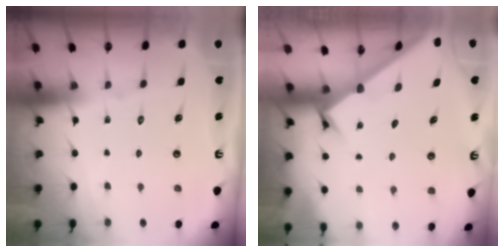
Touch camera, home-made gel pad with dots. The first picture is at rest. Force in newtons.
{"total": 1.9, "press": 1.9, "slide": 0.1}